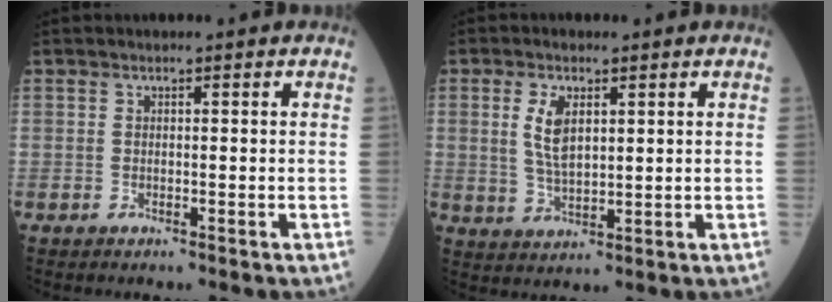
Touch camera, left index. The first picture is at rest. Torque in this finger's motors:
{"motor_torque": [0.96, 0.00, 0.50, 0.08]}